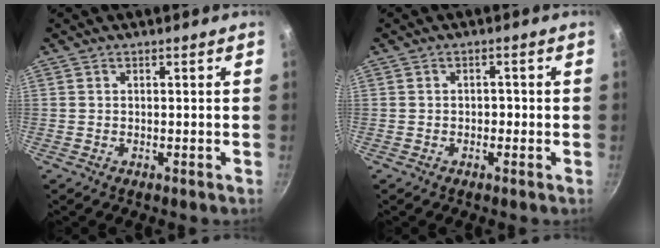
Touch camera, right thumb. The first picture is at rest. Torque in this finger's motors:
{"motor_torque": [-0.61, 0.07, -0.01, 0.69, -0.01]}